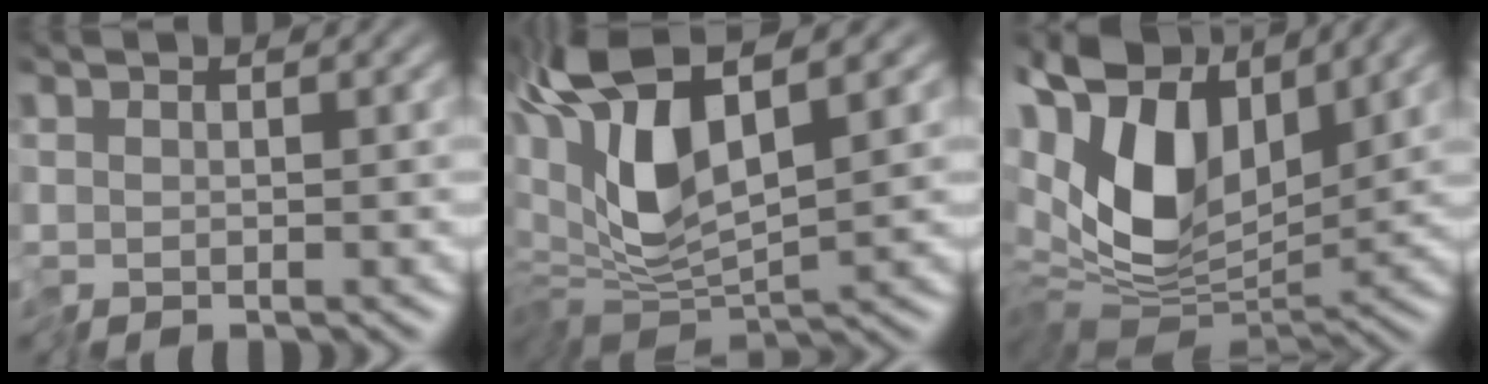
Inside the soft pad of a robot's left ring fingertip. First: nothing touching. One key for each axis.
{"total": 9.8, "fx": 2.0, "fy": 4.2, "fz": 8.6, "tx": -0.193, "ty": -0.008, "tz": 0.038}
{"total": 11.1, "fx": 2.8, "fy": 6.2, "fz": 8.8, "tx": -0.183, "ty": 0.007, "tz": 0.043}